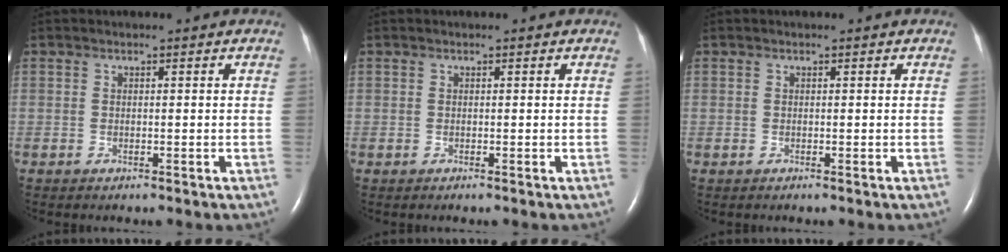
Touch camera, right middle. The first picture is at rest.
{"total": 0.0}
{"total": 0.0}